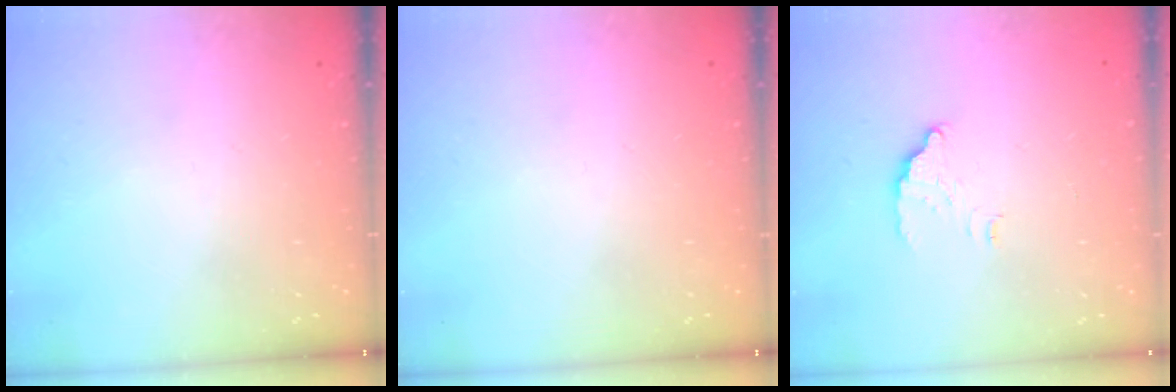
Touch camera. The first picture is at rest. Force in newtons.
{"total": 0.0}
{"total": 3.4, "press": 3.4, "slide": 0.2}